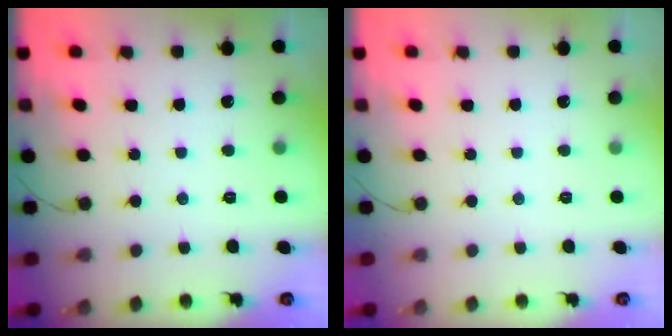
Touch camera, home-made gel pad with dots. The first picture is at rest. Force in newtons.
{"total": 0.0}